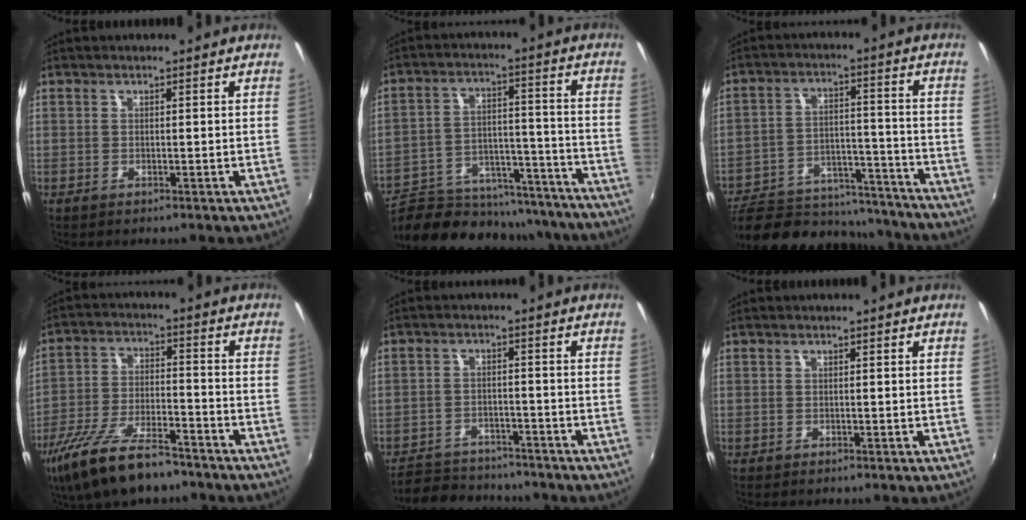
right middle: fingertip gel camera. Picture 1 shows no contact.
{"total": 29.4, "force": [-25.4, 9.9, 10.9], "torque": [-0.212, 0.011, -0.332]}
{"total": 24.8, "force": [-20.8, 9.7, 9.5], "torque": [-0.195, 0.011, -0.271]}
{"total": 17.0, "force": [-12.4, 5.6, 10.2], "torque": [-0.216, -0.035, -0.218]}
{"total": 10.9, "force": [-9.4, 4.6, 3.0], "torque": [-0.084, 0.011, -0.137]}
{"total": 0.0}